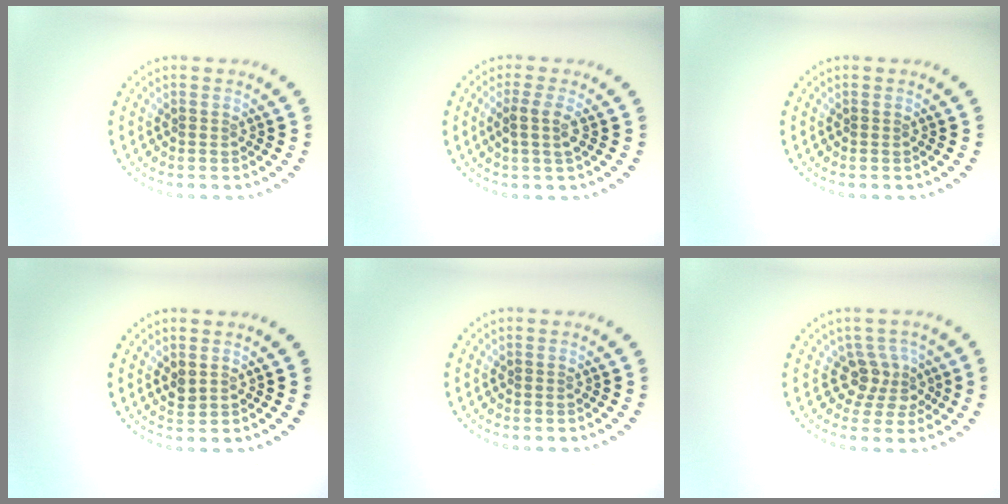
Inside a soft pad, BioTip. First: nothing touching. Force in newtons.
{"total": 1.9, "press": 1.4, "slide": 1.3}
{"total": 0.0}
{"total": 1.0, "press": 1.0, "slide": 0.3}
{"total": 0.0}
{"total": 2.7, "press": 2.0, "slide": 1.8}